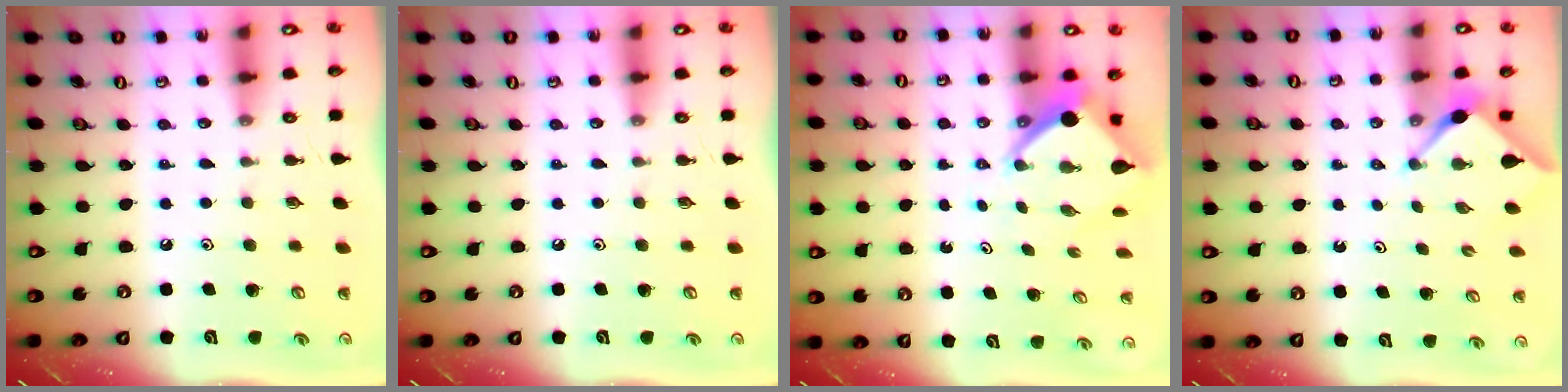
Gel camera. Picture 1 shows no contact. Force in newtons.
{"total": 0.0}
{"total": 6.7, "press": 6.7, "slide": 0.5}
{"total": 3.1, "press": 3.1, "slide": 0.3}